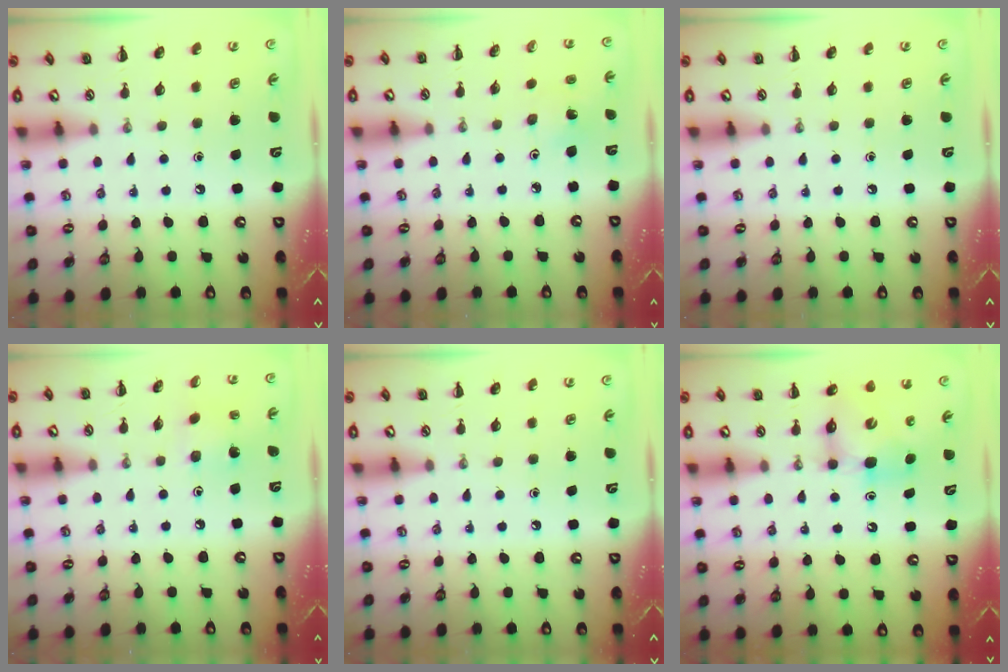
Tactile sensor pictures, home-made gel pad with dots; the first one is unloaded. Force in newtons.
{"total": 3.0, "press": 2.9, "slide": 0.9}
{"total": 0.0}
{"total": 1.5, "press": 1.4, "slide": 0.5}
{"total": 0.0}
{"total": 7.0, "press": 7.0, "slide": 0.8}